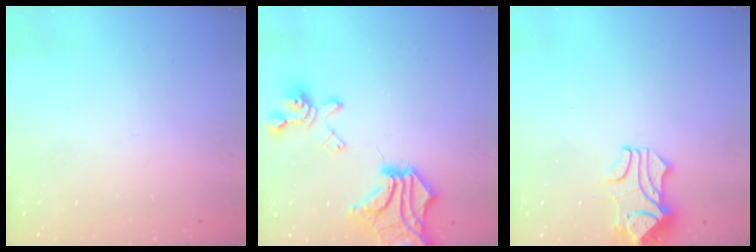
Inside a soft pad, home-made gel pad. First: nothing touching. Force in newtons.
{"total": 15.1, "press": 14.6, "slide": 3.5}
{"total": 1.8, "press": 1.3, "slide": 1.1}